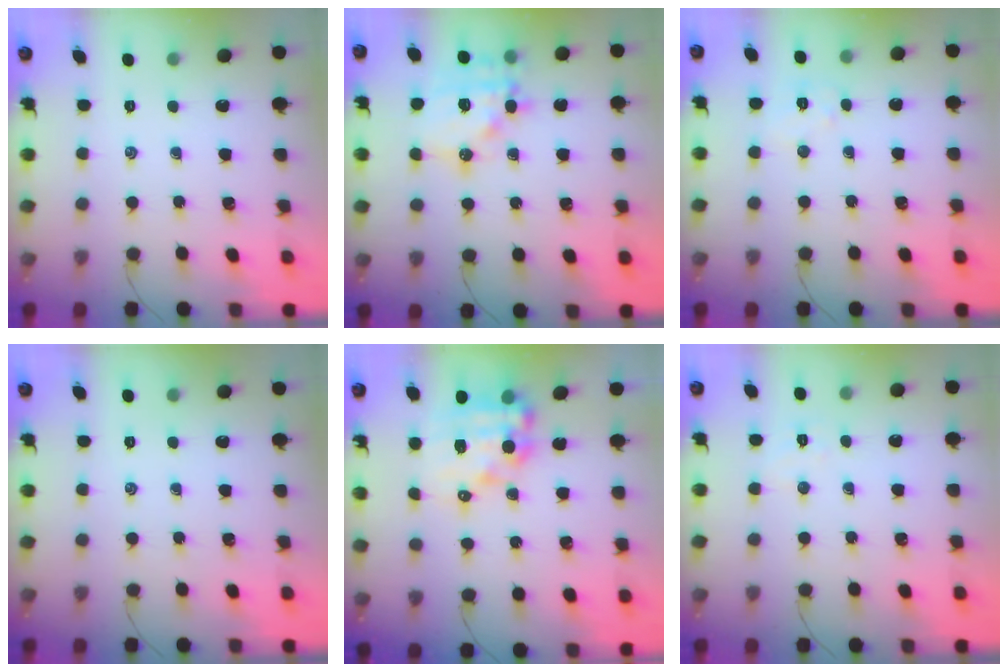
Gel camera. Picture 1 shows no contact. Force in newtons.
{"total": 15.8, "press": 15.4, "slide": 3.4}
{"total": 4.9, "press": 4.9, "slide": 0.7}
{"total": 0.0}
{"total": 11.8, "press": 11.4, "slide": 3.0}
{"total": 4.0, "press": 3.9, "slide": 0.9}